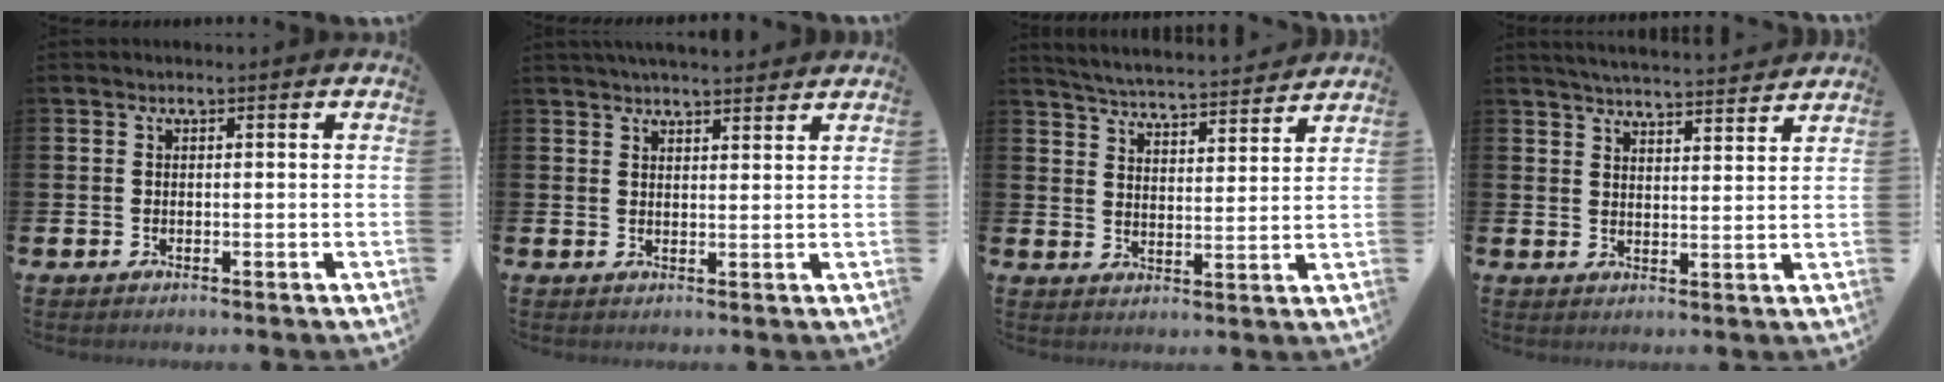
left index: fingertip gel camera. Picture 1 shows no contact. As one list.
[{"total": 3.6, "force": [3.6, 0.2, 0.6], "torque": [-0.015, -0.013, 0.066]}, {"total": 5.4, "force": [5.4, 0.2, 0.7], "torque": [-0.037, -0.044, 0.092]}, {"total": 4.9, "force": [4.9, 0.0, 0.5], "torque": [-0.018, -0.033, 0.085]}]